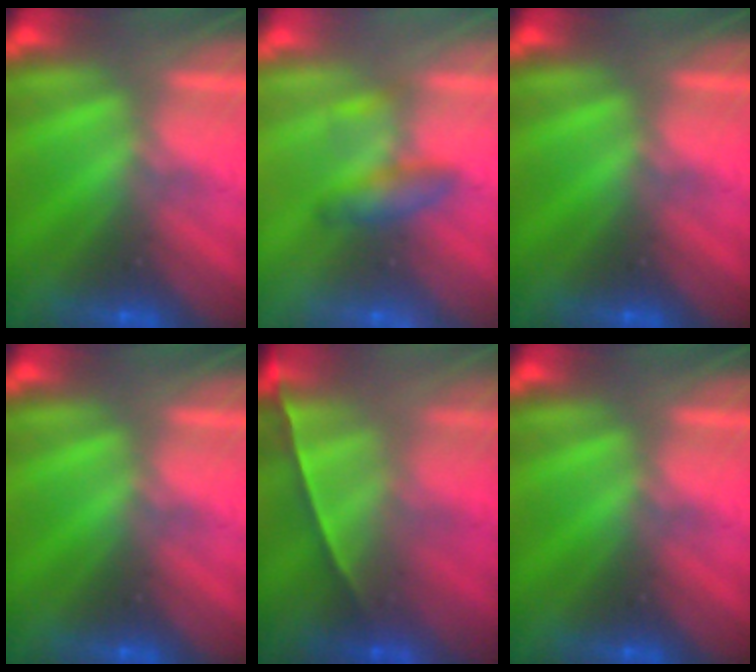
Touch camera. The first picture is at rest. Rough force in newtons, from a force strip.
{"total": 2.1}
{"total": 0.0}
{"total": 0.0}
{"total": 1.4}
{"total": 0.0}